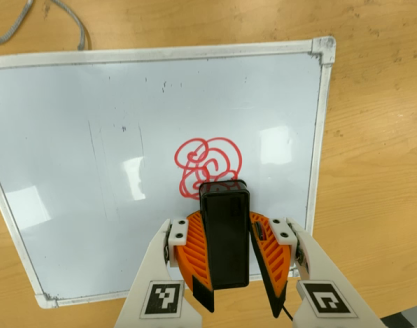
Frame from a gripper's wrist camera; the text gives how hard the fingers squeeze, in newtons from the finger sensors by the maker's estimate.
{"total": 12.7, "left": 14.4, "right": 10.9}